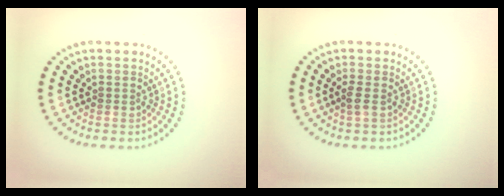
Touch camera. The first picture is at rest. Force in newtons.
{"total": 1.0, "press": 0.9, "slide": 0.3}